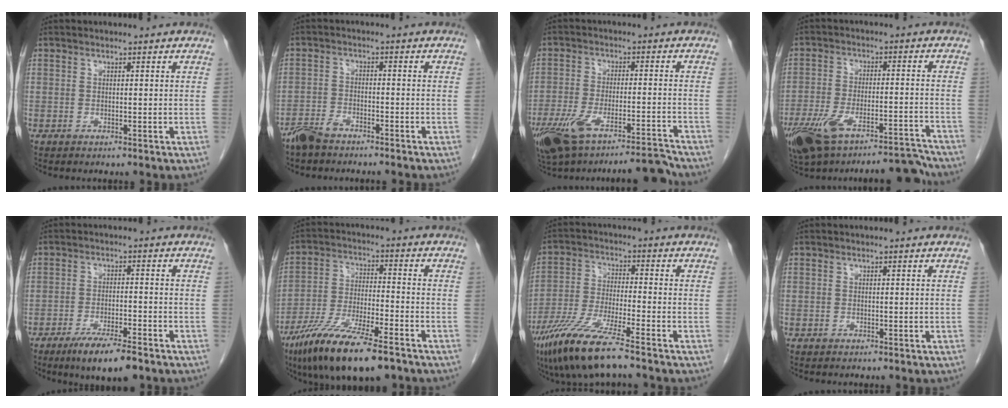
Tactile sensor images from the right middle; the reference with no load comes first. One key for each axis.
{"total": 4.2, "fx": -3.7, "fy": 1.2, "fz": 1.6, "tx": -0.034, "ty": -0.004, "tz": -0.069}
{"total": 11.9, "fx": -9.9, "fy": 1.3, "fz": 6.5, "tx": -0.117, "ty": 0.011, "tz": -0.166}
{"total": 13.2, "fx": -11.0, "fy": 2.7, "fz": 6.7, "tx": -0.118, "ty": 0.025, "tz": -0.183}
{"total": 8.4, "fx": -5.9, "fy": 1.3, "fz": 5.8, "tx": -0.097, "ty": -0.014, "tz": -0.096}
{"total": 15.4, "fx": -10.5, "fy": 2.7, "fz": 10.9, "tx": -0.214, "ty": -0.036, "tz": -0.189}
{"total": 11.3, "fx": -7.9, "fy": 0.6, "fz": 8.1, "tx": -0.169, "ty": -0.033, "tz": -0.150}
{"total": 0.0}